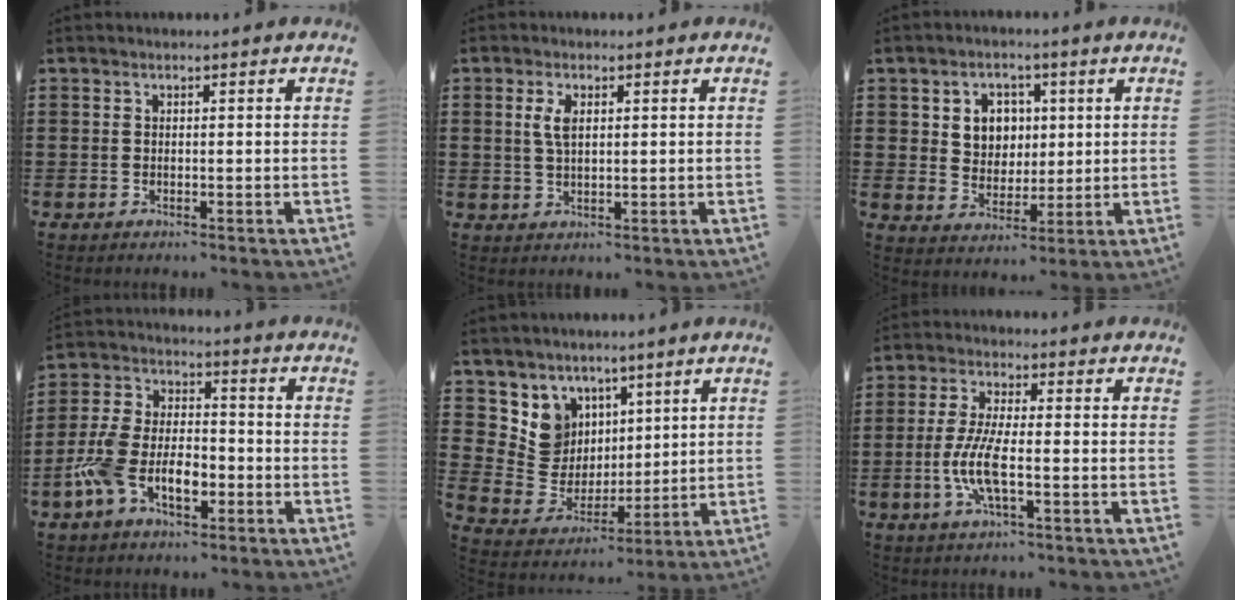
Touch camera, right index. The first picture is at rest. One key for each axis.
{"total": 3.4, "fx": 1.0, "fy": 1.4, "fz": 2.9, "tx": -0.063, "ty": 0.008, "tz": 0.016}
{"total": 5.5, "fx": 1.5, "fy": 4.9, "fz": 2.0, "tx": -0.046, "ty": 0.009, "tz": 0.021}
{"total": 9.0, "fx": -3.8, "fy": 5.0, "fz": 6.4, "tx": -0.152, "ty": 0.003, "tz": -0.074}
{"total": 7.7, "fx": 3.5, "fy": 6.9, "fz": 0.5, "tx": -0.059, "ty": -0.033, "tz": 0.073}
{"total": 7.2, "fx": -2.1, "fy": 1.9, "fz": 6.6, "tx": -0.155, "ty": -0.014, "tz": -0.047}